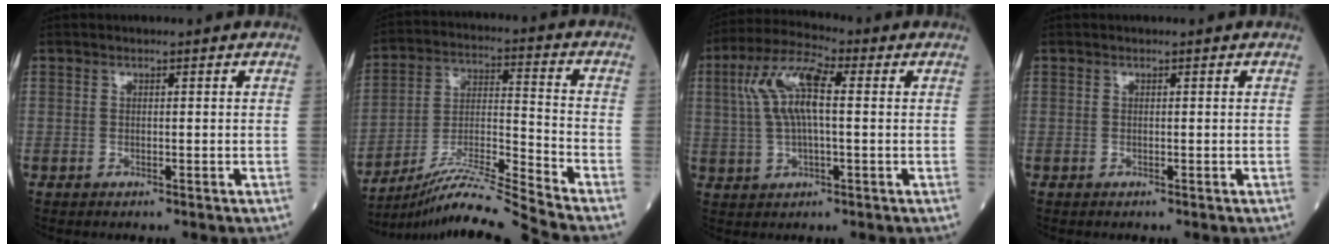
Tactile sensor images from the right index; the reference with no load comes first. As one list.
[{"total": 14.0, "force": [-12.7, -3.6, 4.6], "torque": [-0.078, 0.002, -0.229]}, {"total": 9.5, "force": [1.7, 2.7, 9.0], "torque": [-0.190, 0.026, 0.030]}, {"total": 0.0}]